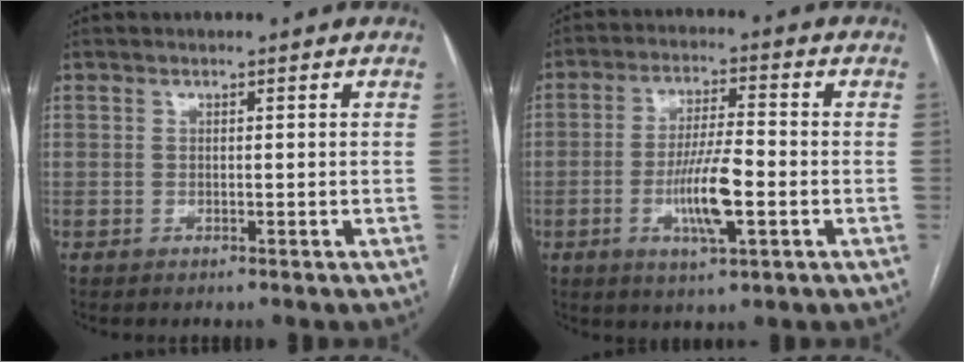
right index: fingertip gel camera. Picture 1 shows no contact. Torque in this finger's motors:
{"motor_torque": [1.86, 0.09, 0.88, 0.21]}